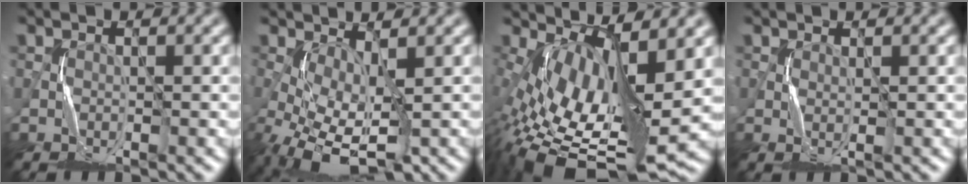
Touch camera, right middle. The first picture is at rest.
{"total": 6.1, "force": [-1.7, 2.5, 5.3], "torque": [-0.111, -0.003, -0.032]}
{"total": 12.2, "force": [0.3, 4.9, 11.2], "torque": [-0.222, -0.020, 0.030]}
{"total": 0.6, "force": [0.4, 0.0, 0.4], "torque": [-0.009, 0.002, 0.010]}